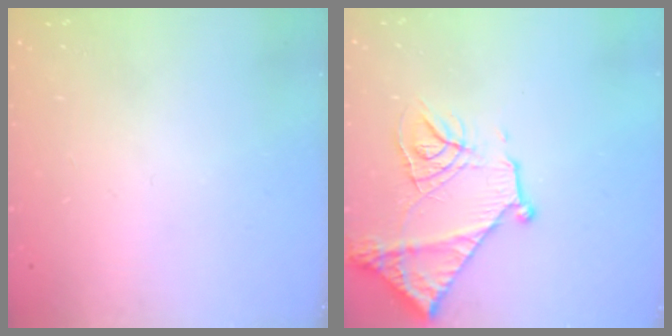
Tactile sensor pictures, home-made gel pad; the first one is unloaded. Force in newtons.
{"total": 17.6, "press": 17.5, "slide": 1.7}